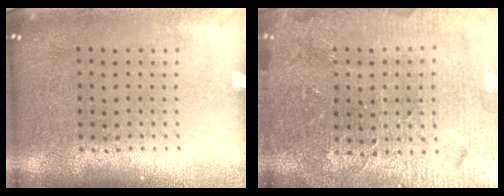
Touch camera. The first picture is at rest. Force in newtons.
{"total": 4.6, "press": 4.4, "slide": 1.5}